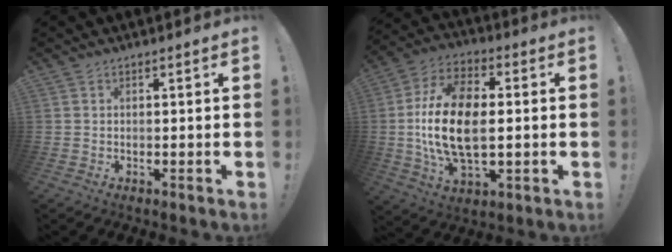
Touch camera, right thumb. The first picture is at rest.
{"total": 19.1, "force": [-0.7, 11.4, 15.4], "torque": [-0.283, 0.000, -0.015]}